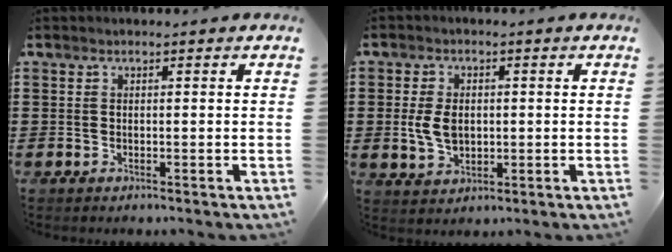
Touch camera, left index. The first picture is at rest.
{"total": 5.2, "force": [0.1, 3.5, 3.9], "torque": [-0.093, 0.007, -0.003]}